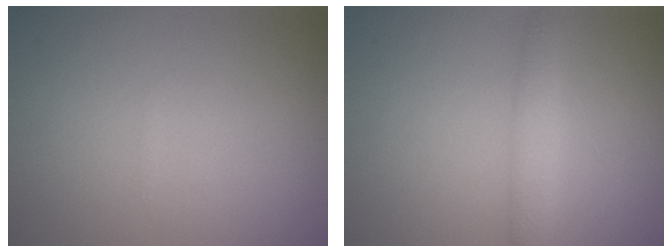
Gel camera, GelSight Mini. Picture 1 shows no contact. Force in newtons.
{"total": 1.9, "press": 1.9, "slide": 0.1}